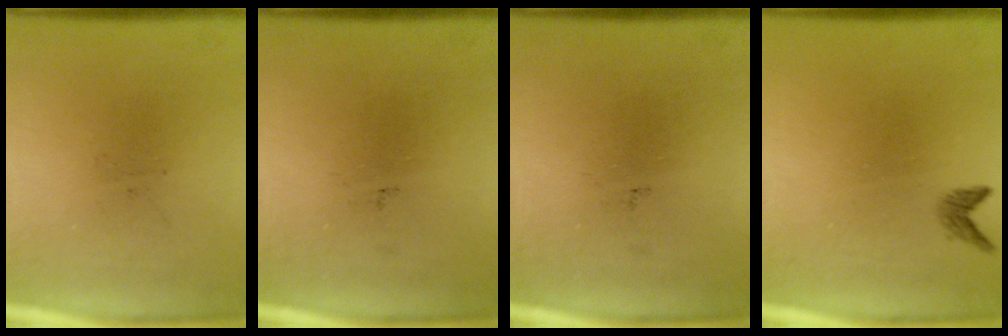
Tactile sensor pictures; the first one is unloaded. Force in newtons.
{"total": 0.0}
{"total": 0.0}
{"total": 1.1}